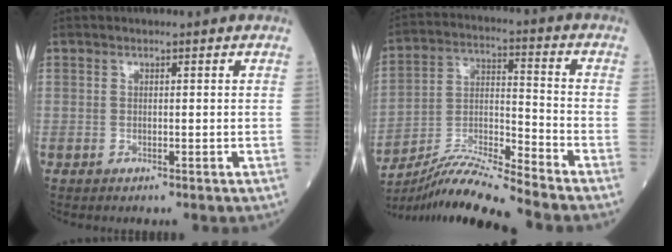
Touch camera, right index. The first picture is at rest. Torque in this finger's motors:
{"motor_torque": [0.21, -0.47, 0.37, 0.08]}